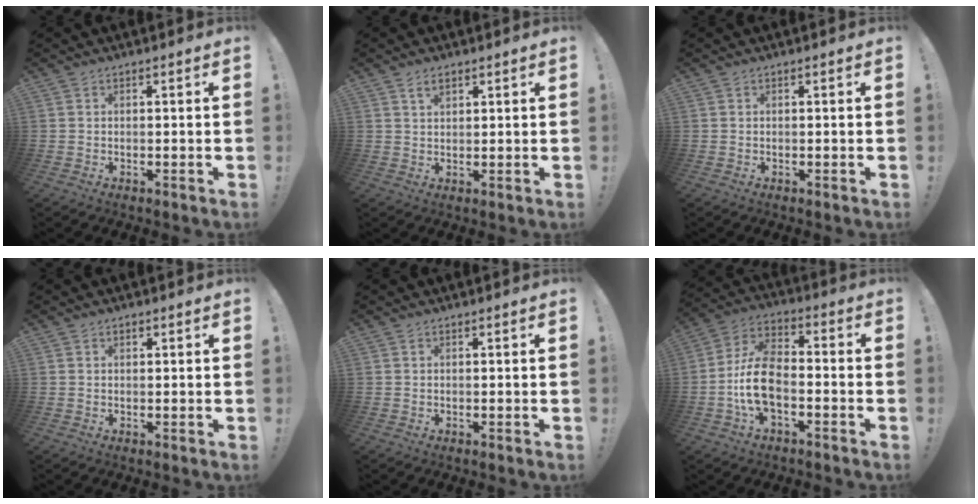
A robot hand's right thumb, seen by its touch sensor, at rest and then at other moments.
{"total": 2.9, "force": [1.7, 1.4, 1.9], "torque": [-0.033, -0.001, 0.029]}
{"total": 0.0}
{"total": 0.6, "force": [0.3, 0.4, 0.3], "torque": [-0.005, 0.002, 0.005]}
{"total": 0.0}
{"total": 13.1, "force": [-4.5, 7.2, 10.0], "torque": [-0.191, 0.022, -0.076]}